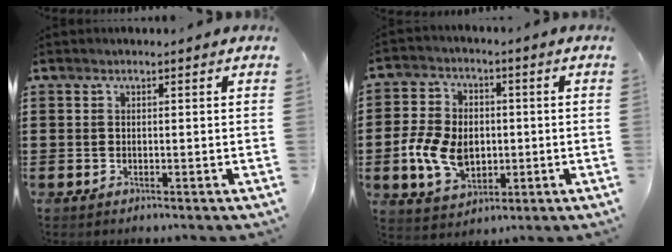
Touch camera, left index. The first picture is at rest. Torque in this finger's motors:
{"motor_torque": [1.08, 1.06, 0.44, 0.18]}